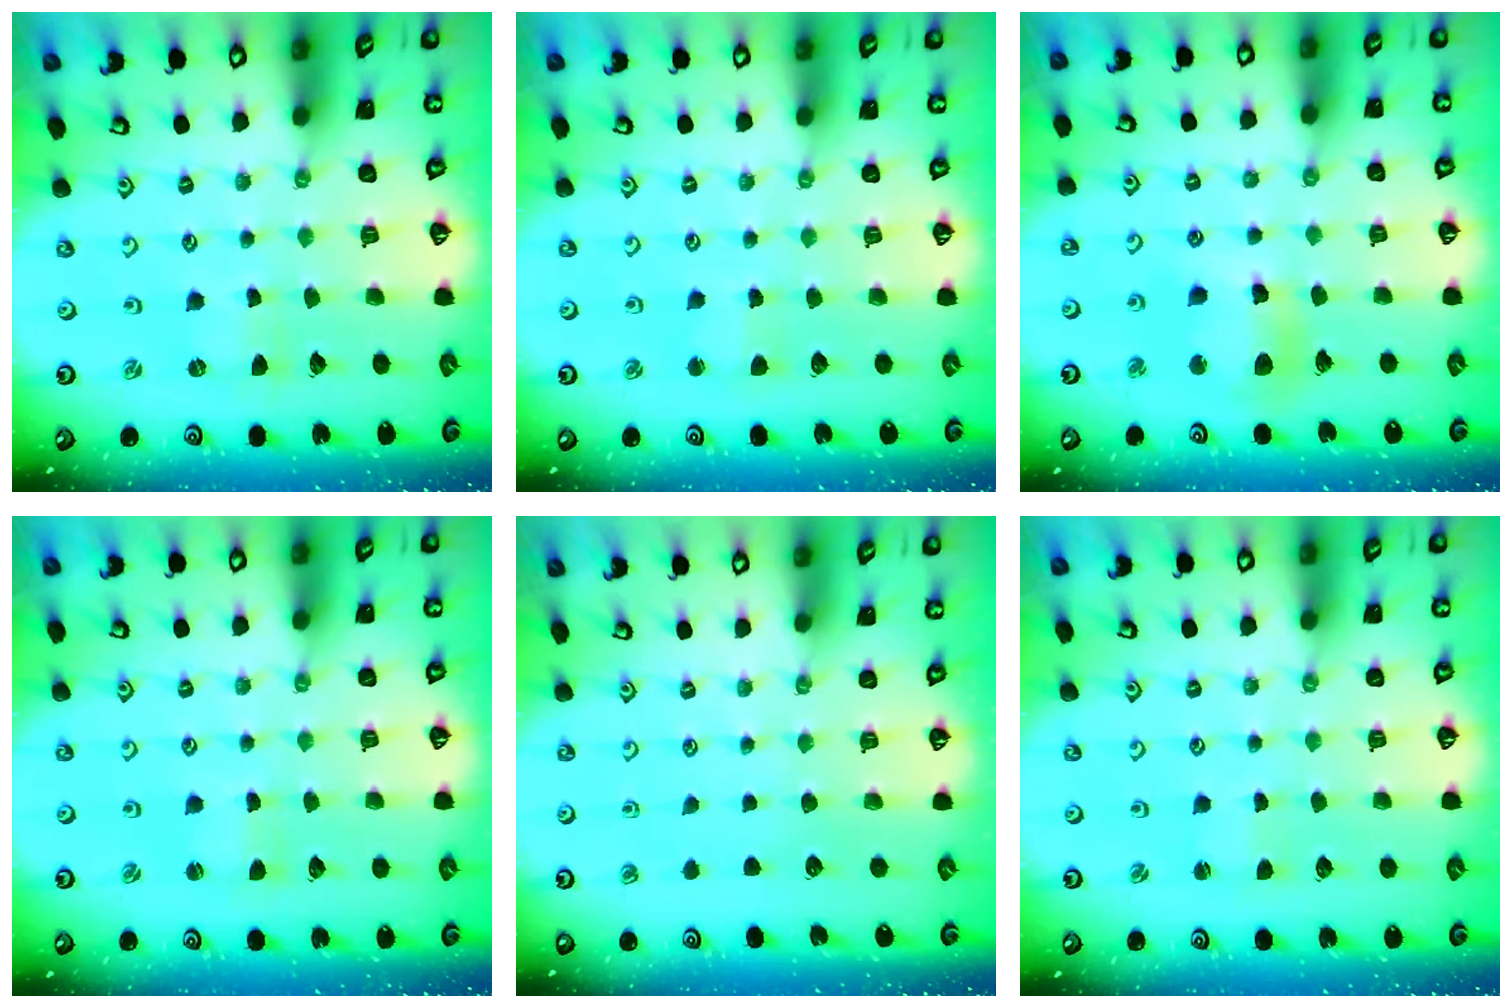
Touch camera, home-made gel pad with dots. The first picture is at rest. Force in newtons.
{"total": 2.7, "press": 2.7, "slide": 0.3}
{"total": 11.7, "press": 11.5, "slide": 1.8}
{"total": 1.3, "press": 1.3, "slide": 0.1}
{"total": 0.0}
{"total": 0.5, "press": 0.5, "slide": 0.0}